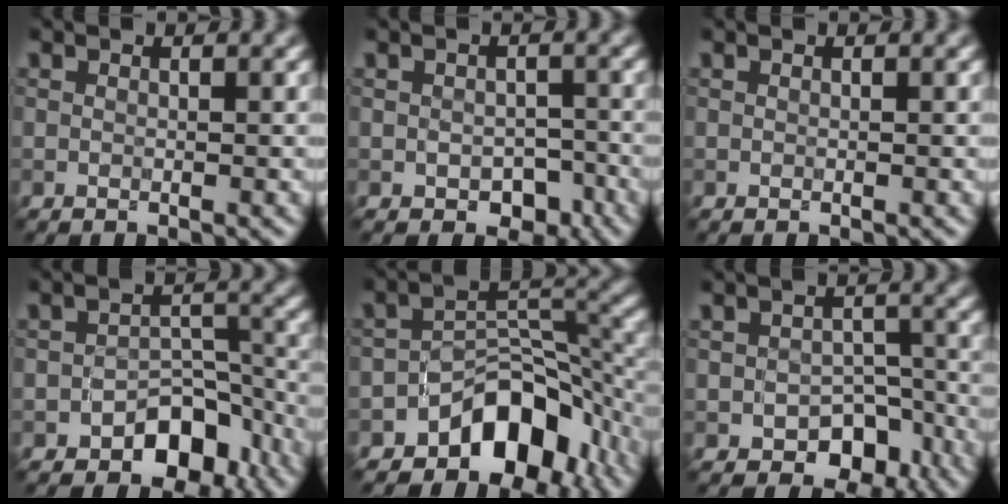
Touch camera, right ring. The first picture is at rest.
{"total": 2.9, "force": [-1.4, 2.0, 1.6], "torque": [-0.016, -0.004, -0.018]}
{"total": 0.0}
{"total": 5.4, "force": [-3.4, 3.3, 2.6], "torque": [-0.017, 0.004, -0.054]}
{"total": 8.4, "force": [-5.0, 4.9, 4.6], "torque": [-0.043, -0.001, -0.082]}
{"total": 4.8, "force": [-2.4, 3.4, 2.4], "torque": [-0.017, -0.005, -0.030]}